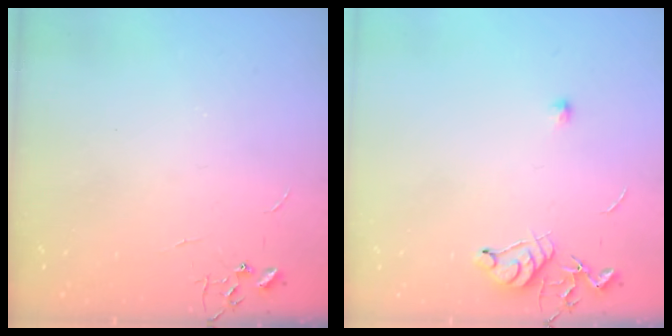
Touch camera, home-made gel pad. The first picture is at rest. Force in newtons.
{"total": 7.1, "press": 7.0, "slide": 1.0}